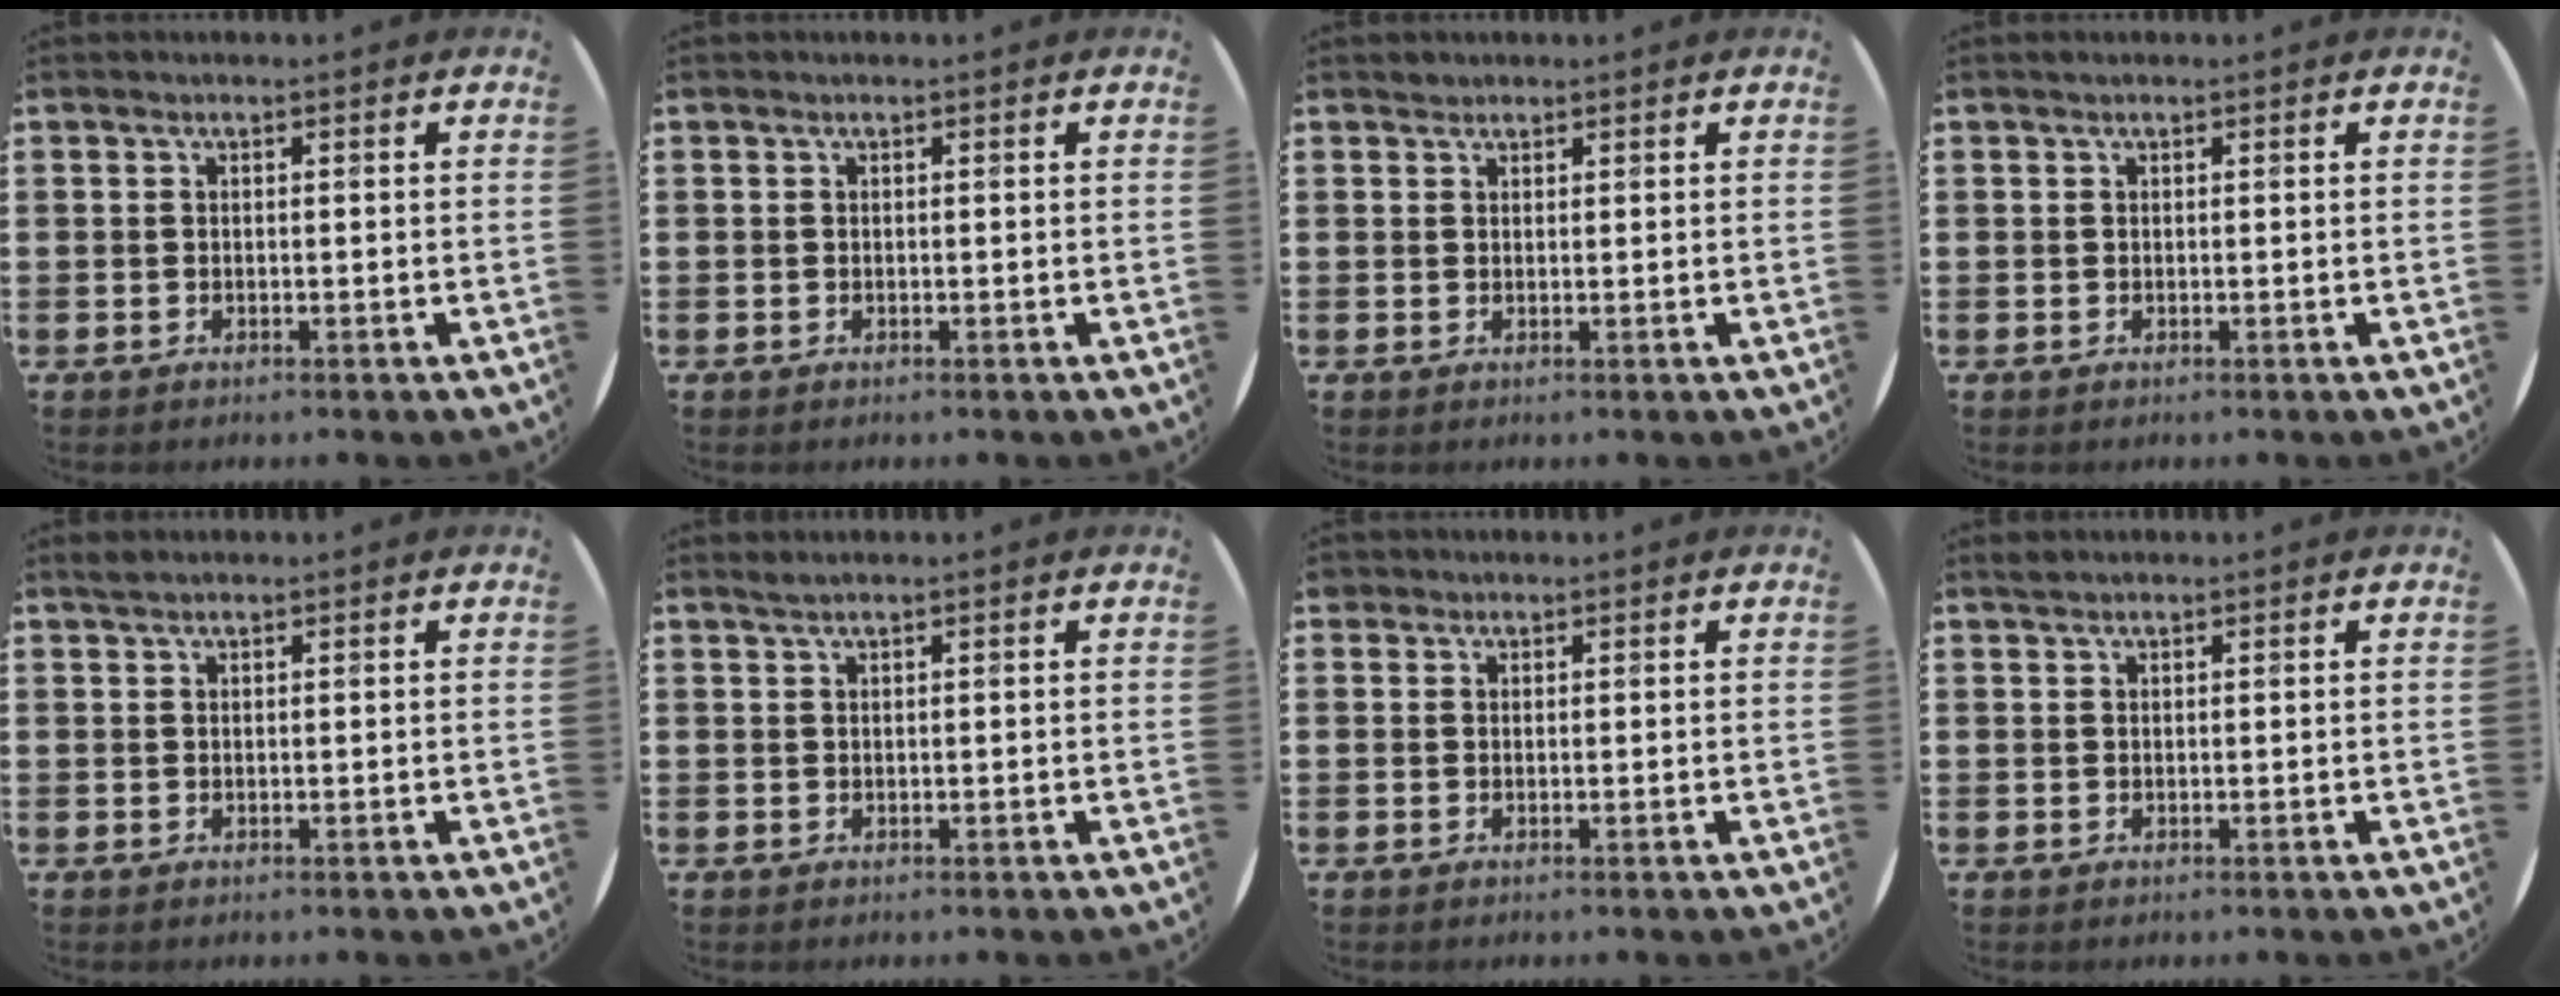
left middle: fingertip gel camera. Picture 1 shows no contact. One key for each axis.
{"total": 0.0}
{"total": 0.8, "fx": 0.8, "fy": 0.2, "fz": -0.1, "tx": 0.002, "ty": 0.002, "tz": 0.016}
{"total": 0.0}
{"total": 0.8, "fx": 0.7, "fy": 0.2, "fz": 0.2, "tx": -0.006, "ty": 0.001, "tz": 0.014}
{"total": 0.7, "fx": 0.6, "fy": -0.1, "fz": 0.3, "tx": -0.005, "ty": 0.000, "tz": 0.012}
{"total": 0.6, "fx": 0.5, "fy": 0.4, "fz": -0.1, "tx": 0.000, "ty": 0.003, "tz": 0.010}
{"total": 0.6, "fx": 0.6, "fy": 0.1, "fz": 0.1, "tx": -0.004, "ty": 0.001, "tz": 0.012}